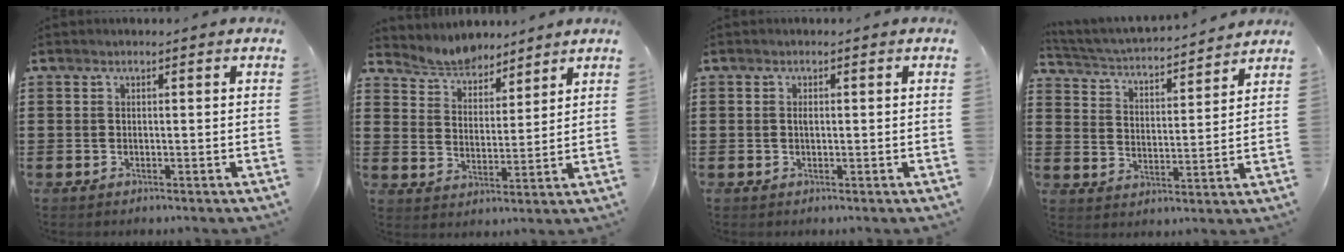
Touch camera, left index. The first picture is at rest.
{"total": 4.9, "force": [4.8, 0.7, -0.3], "torque": [-0.018, -0.022, 0.087]}
{"total": 0.6, "force": [0.1, 0.3, 0.6], "torque": [-0.014, -0.001, 0.002]}
{"total": 3.3, "force": [3.2, 0.0, 0.5], "torque": [-0.030, -0.029, 0.047]}